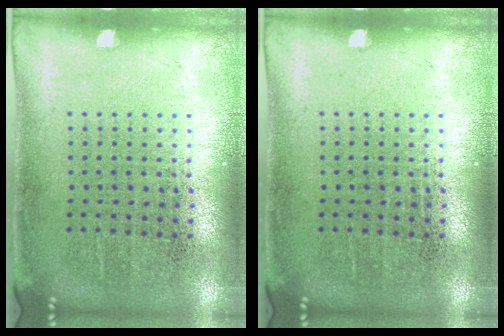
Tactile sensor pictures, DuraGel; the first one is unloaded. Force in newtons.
{"total": 0.0}